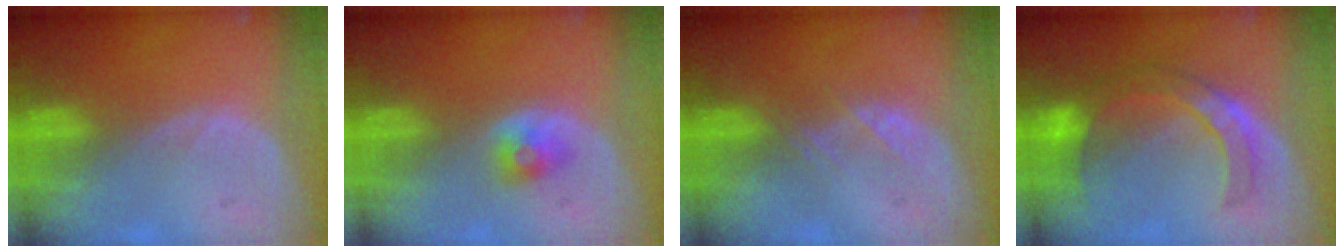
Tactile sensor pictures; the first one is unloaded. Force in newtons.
{"total": 2.4, "press": 2.2, "slide": 0.7}
{"total": 1.9, "press": 1.8, "slide": 0.8}
{"total": 7.9, "press": 7.4, "slide": 2.6}